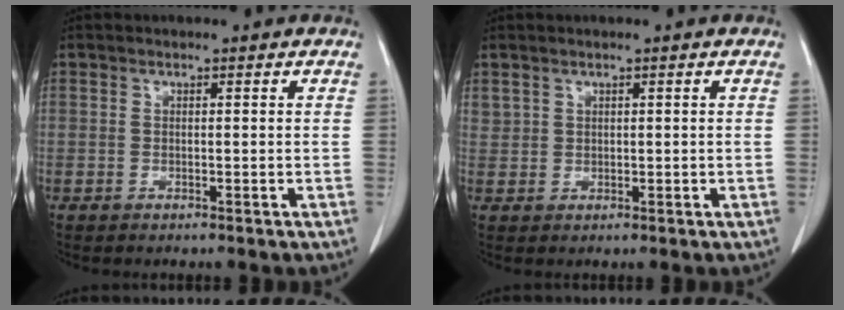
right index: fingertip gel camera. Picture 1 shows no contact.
{"total": 1.4, "force": [0.9, 1.0, 0.3], "torque": [-0.001, 0.006, 0.021]}